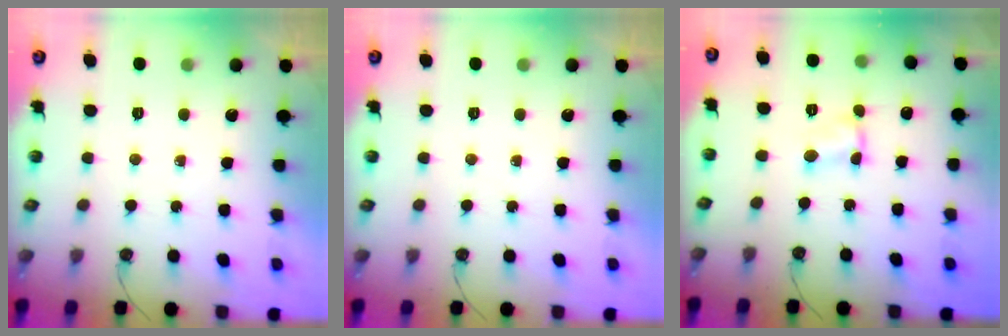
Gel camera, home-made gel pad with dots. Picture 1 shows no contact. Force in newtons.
{"total": 0.0}
{"total": 1.5, "press": 1.4, "slide": 0.2}